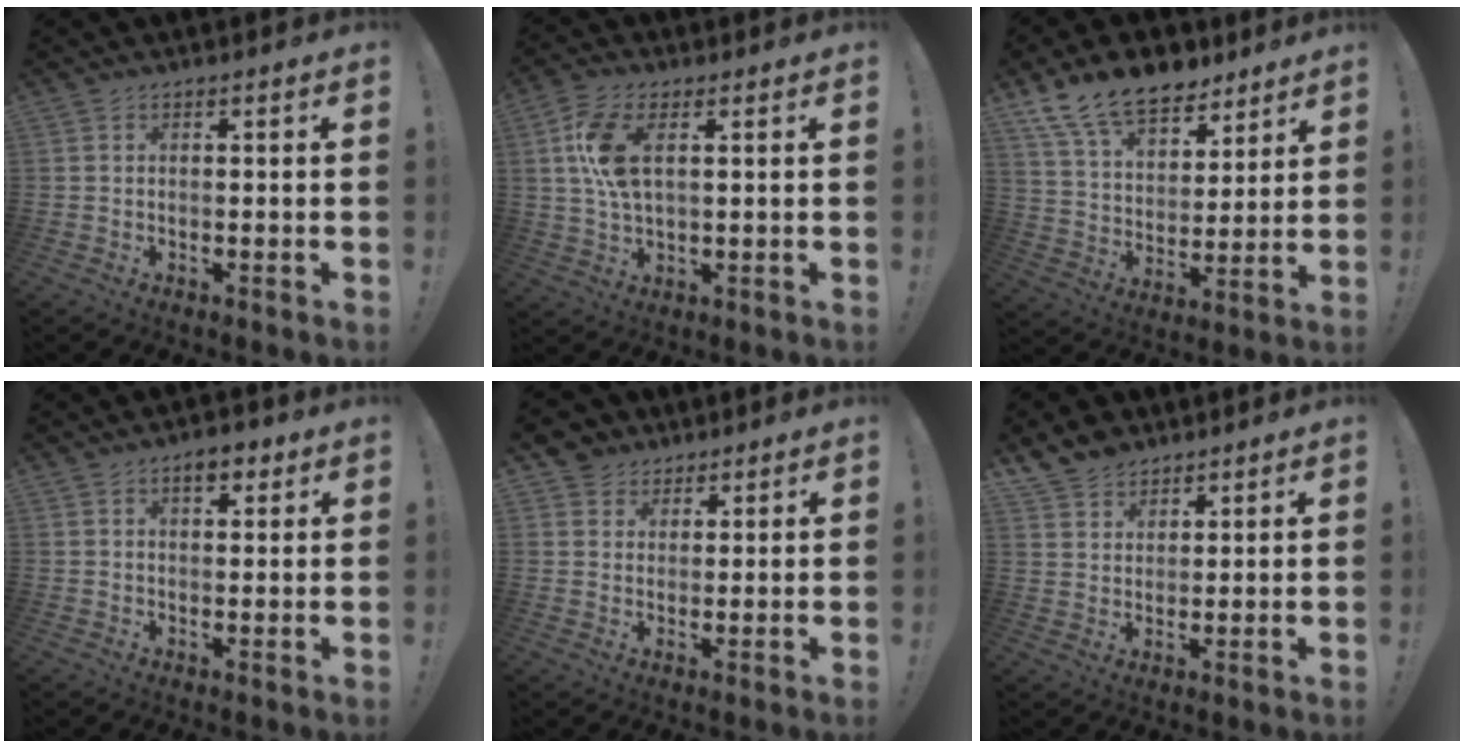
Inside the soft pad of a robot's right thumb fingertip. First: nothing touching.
{"total": 10.5, "force": [2.7, 5.3, 8.6], "torque": [-0.175, -0.007, 0.047]}
{"total": 15.8, "force": [11.7, 8.5, 6.5], "torque": [-0.125, -0.076, 0.219]}
{"total": 4.4, "force": [2.5, 2.4, 2.7], "torque": [-0.021, -0.012, 0.039]}
{"total": 5.1, "force": [3.1, 4.0, 0.3], "torque": [-0.006, -0.020, 0.061]}
{"total": 7.4, "force": [6.0, 4.2, 1.1], "torque": [-0.027, -0.039, 0.120]}